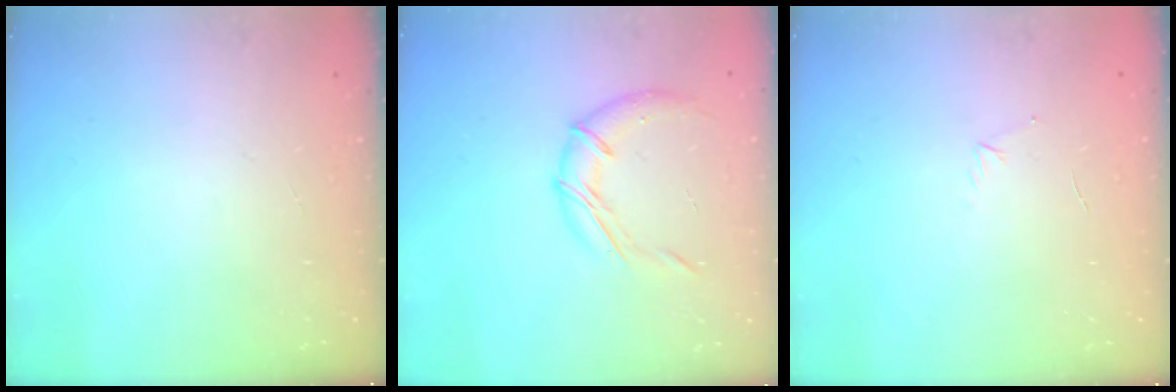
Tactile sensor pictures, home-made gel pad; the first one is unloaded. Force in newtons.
{"total": 11.4, "press": 11.2, "slide": 2.0}
{"total": 3.2, "press": 3.1, "slide": 0.8}